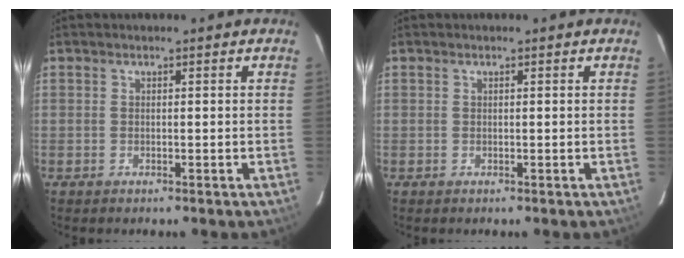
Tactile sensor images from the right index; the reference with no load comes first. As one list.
[{"total": 0.0}]